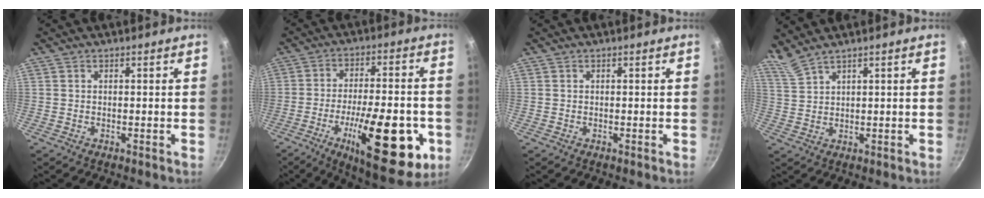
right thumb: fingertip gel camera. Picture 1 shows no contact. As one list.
[{"total": 23.3, "force": [-7.7, 8.6, 20.3], "torque": [-0.271, 0.011, -0.110]}, {"total": 0.0}, {"total": 3.6, "force": [3.2, 0.0, 1.6], "torque": [-0.041, -0.013, 0.075]}]